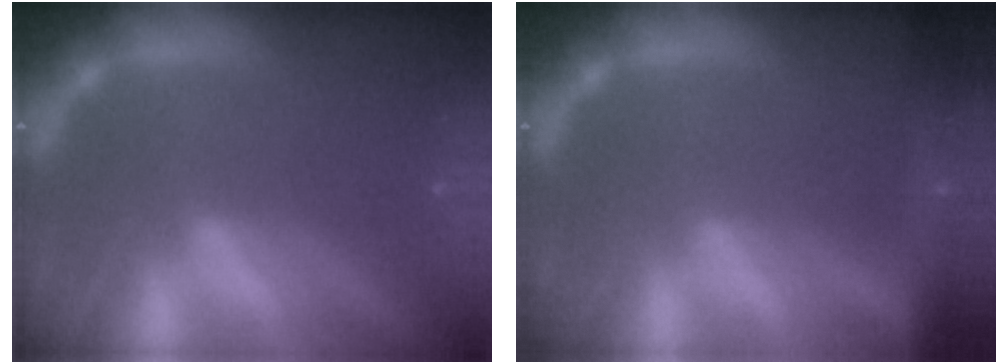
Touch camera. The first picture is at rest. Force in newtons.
{"total": 8.0}